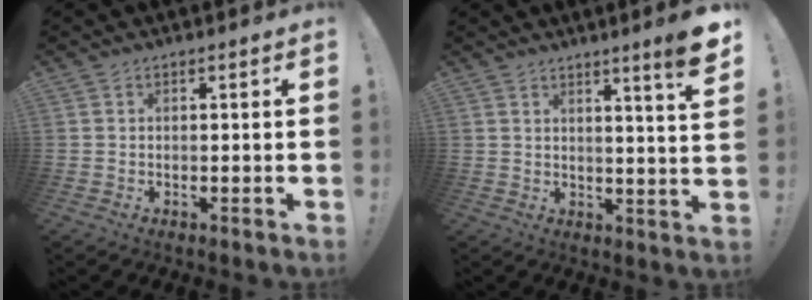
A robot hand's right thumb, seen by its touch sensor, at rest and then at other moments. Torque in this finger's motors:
{"motor_torque": [-1.42, 1.49, 0.42, 0.66, 0.00]}